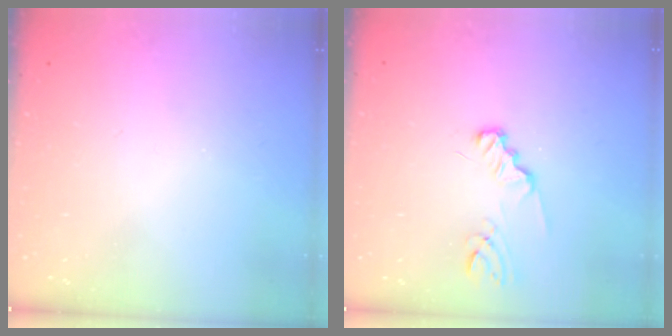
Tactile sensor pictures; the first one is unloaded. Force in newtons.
{"total": 2.4, "press": 2.4, "slide": 0.3}